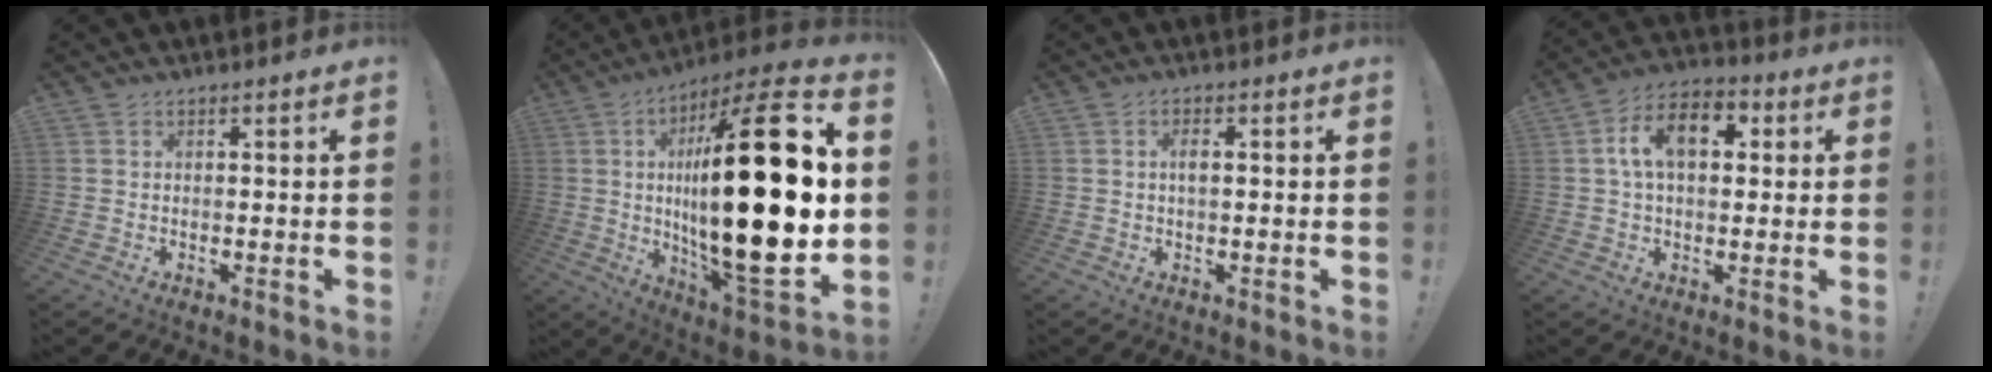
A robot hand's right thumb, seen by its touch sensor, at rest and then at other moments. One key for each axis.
{"total": 37.5, "fx": 2.0, "fy": 11.6, "fz": 35.6, "tx": -0.613, "ty": -0.008, "tz": 0.029}
{"total": 2.1, "fx": 0.1, "fy": 0.8, "fz": 2.0, "tx": -0.036, "ty": 0.004, "tz": -0.001}
{"total": 11.9, "fx": 2.8, "fy": 7.1, "fz": 9.1, "tx": -0.147, "ty": 0.015, "tz": 0.052}